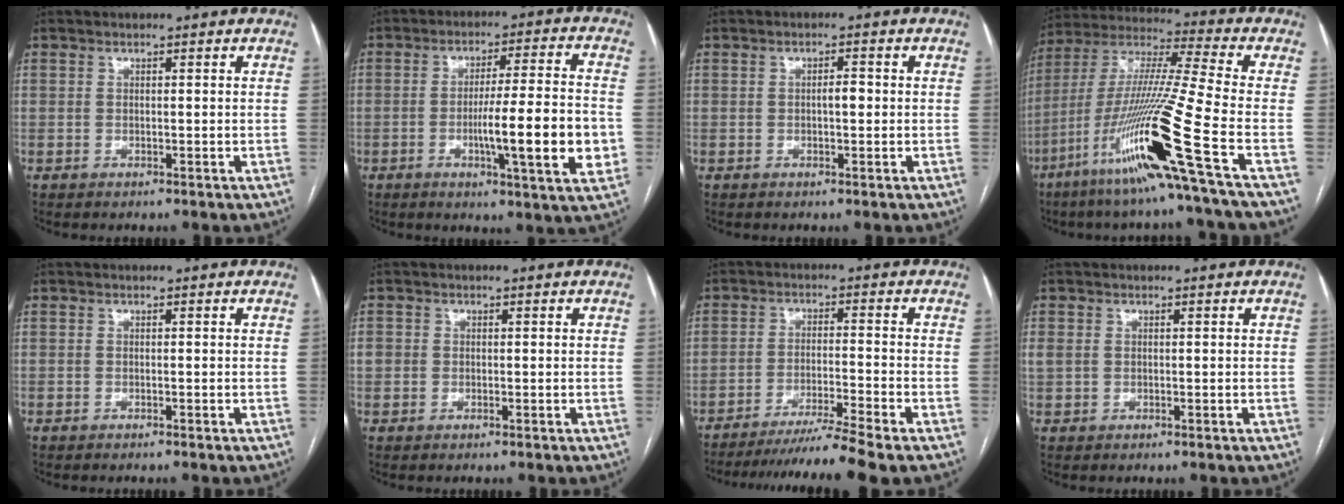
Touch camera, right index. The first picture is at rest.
{"total": 13.5, "force": [-2.9, 0.5, 13.2], "torque": [-0.197, -0.007, -0.048]}
{"total": 1.7, "force": [0.0, 0.6, 1.6], "torque": [-0.025, 0.004, 0.000]}
{"total": 21.2, "force": [-9.3, -1.8, 19.0], "torque": [-0.385, -0.035, -0.181]}
{"total": 0.0}
{"total": 2.1, "force": [0.1, 2.0, 0.6], "torque": [-0.010, 0.012, 0.006]}
{"total": 9.5, "force": [-8.0, -2.8, 4.3], "torque": [-0.053, -0.030, -0.132]}
{"total": 1.6, "force": [0.3, 1.3, 0.9], "torque": [-0.031, 0.017, 0.014]}